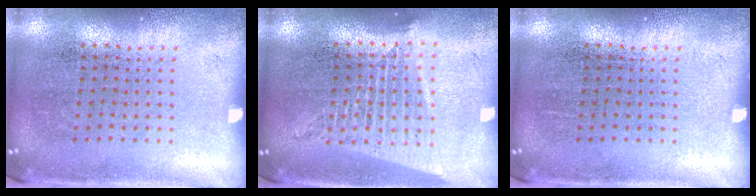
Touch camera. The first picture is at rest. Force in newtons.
{"total": 1.8, "press": 1.6, "slide": 0.9}
{"total": 0.0}